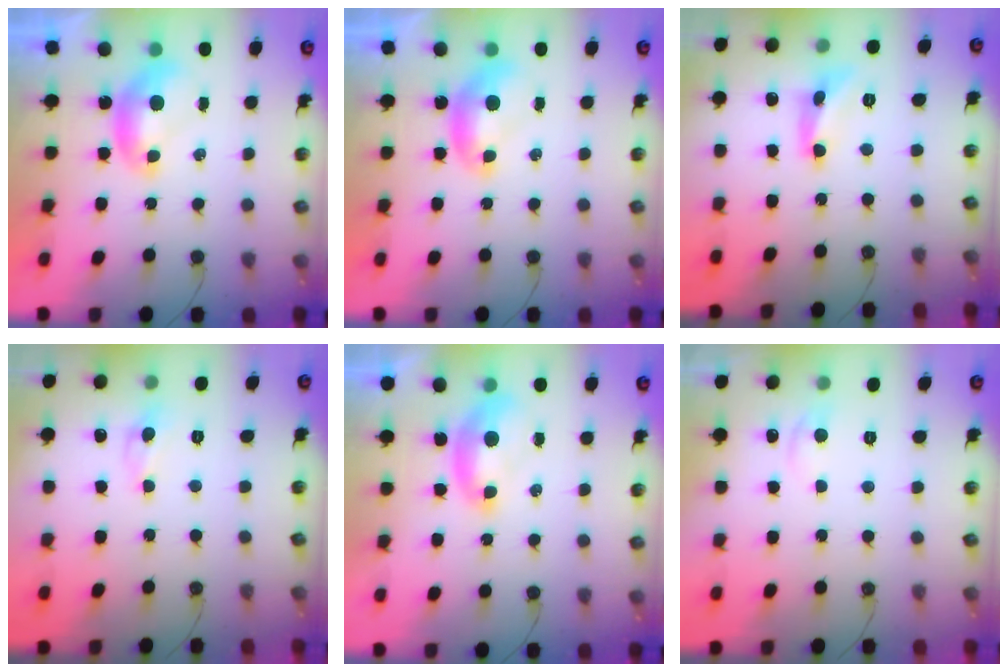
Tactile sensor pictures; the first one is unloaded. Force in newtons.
{"total": 0.0}
{"total": 5.3, "press": 5.3, "slide": 0.3}
{"total": 0.0}
{"total": 1.7, "press": 1.5, "slide": 0.6}
{"total": 1.0, "press": 0.7, "slide": 0.8}